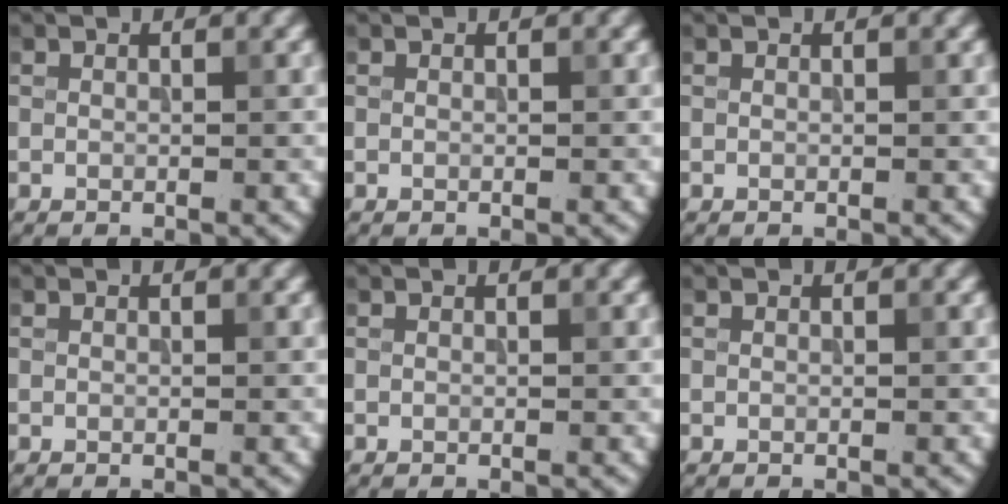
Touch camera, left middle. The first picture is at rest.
{"total": 0.0}
{"total": 0.0}
{"total": 0.0}
{"total": 0.0}
{"total": 0.0}